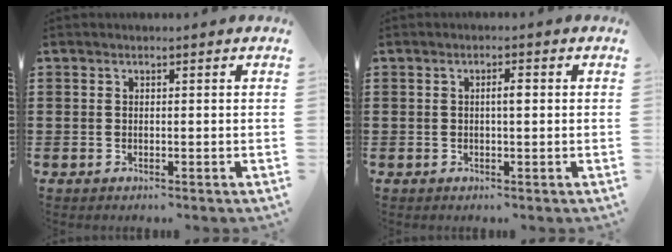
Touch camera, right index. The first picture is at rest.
{"total": 1.9, "force": [0.1, 0.4, 1.8], "torque": [-0.034, 0.001, 0.001]}